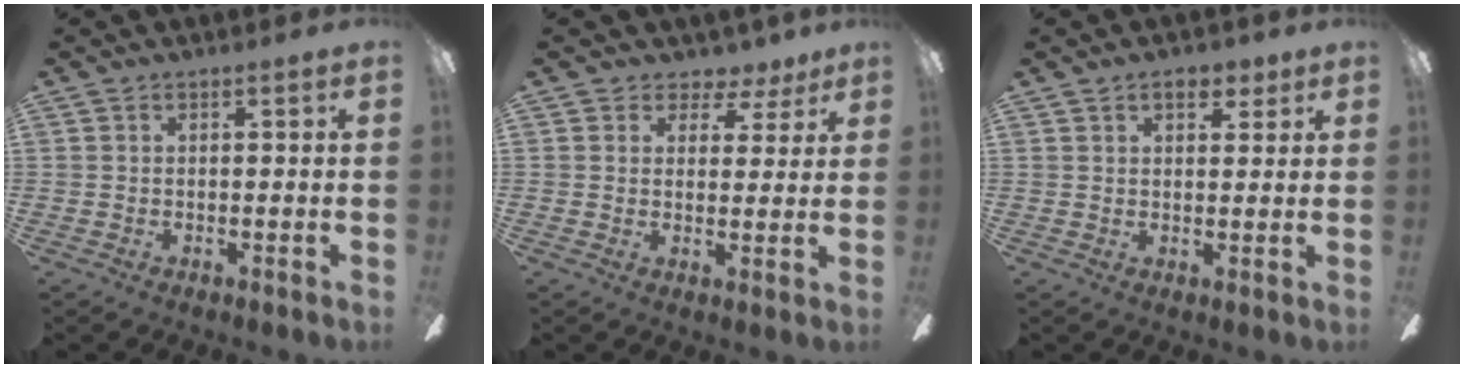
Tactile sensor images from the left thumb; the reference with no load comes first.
{"total": 4.5, "force": [3.2, 3.0, 0.8], "torque": [-0.001, -0.022, 0.053]}
{"total": 4.5, "force": [2.9, 2.2, 2.6], "torque": [-0.022, -0.009, 0.046]}